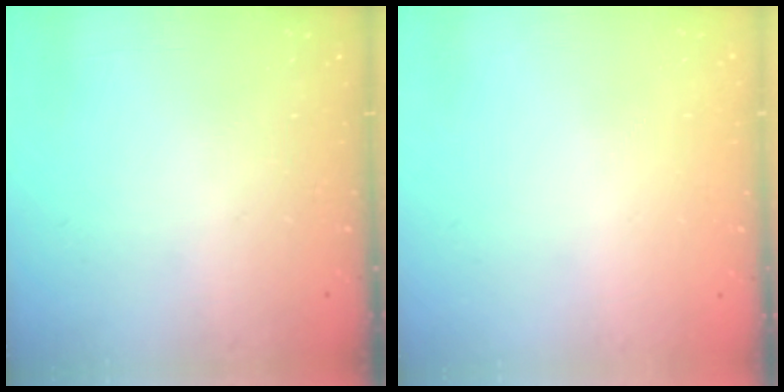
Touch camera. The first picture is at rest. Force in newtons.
{"total": 0.0}